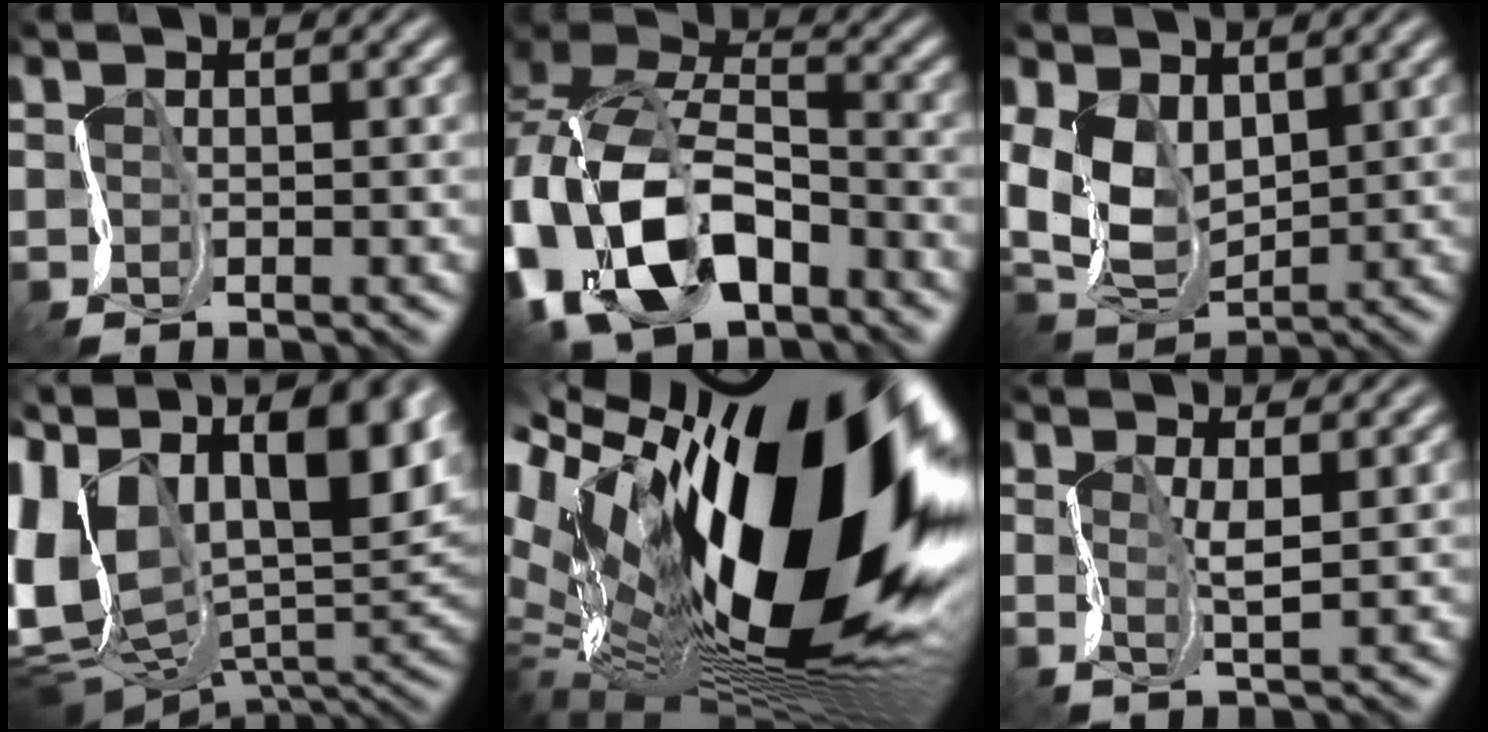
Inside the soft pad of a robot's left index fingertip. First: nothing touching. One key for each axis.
{"total": 11.8, "fx": -6.0, "fy": 6.9, "fz": 7.4, "tx": -0.172, "ty": -0.002, "tz": -0.126}
{"total": 6.0, "fx": 1.3, "fy": 4.1, "fz": 4.1, "tx": -0.110, "ty": -0.005, "tz": 0.019}
{"total": 17.4, "fx": 4.5, "fy": 11.0, "fz": 12.6, "tx": -0.251, "ty": 0.010, "tz": 0.094}
{"total": 22.9, "fx": 3.5, "fy": 10.8, "fz": 19.9, "tx": -0.358, "ty": -0.019, "tz": 0.042}
{"total": 1.3, "fx": -0.2, "fy": -0.1, "fz": 1.3, "tx": -0.037, "ty": -0.001, "tz": -0.005}